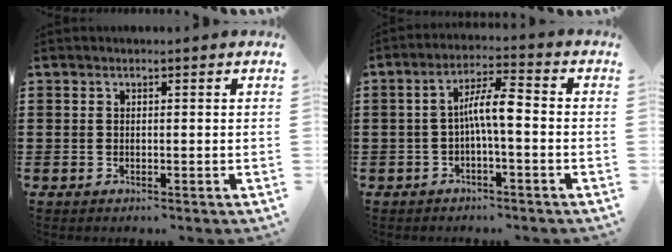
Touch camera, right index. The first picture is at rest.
{"total": 6.4, "force": [-0.7, 1.5, 6.2], "torque": [-0.121, 0.009, -0.018]}